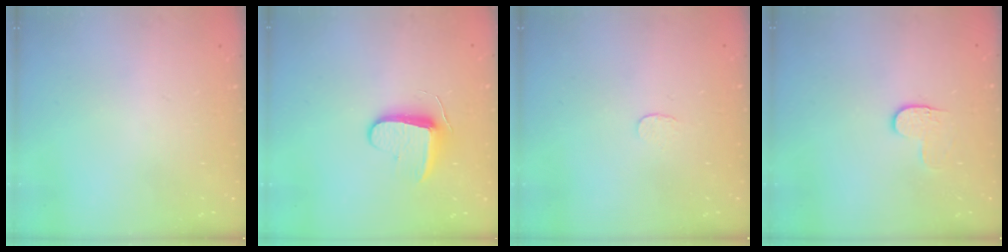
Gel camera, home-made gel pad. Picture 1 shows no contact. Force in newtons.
{"total": 8.7, "press": 8.7, "slide": 0.5}
{"total": 3.0, "press": 3.0, "slide": 0.2}
{"total": 3.4, "press": 3.4, "slide": 0.3}